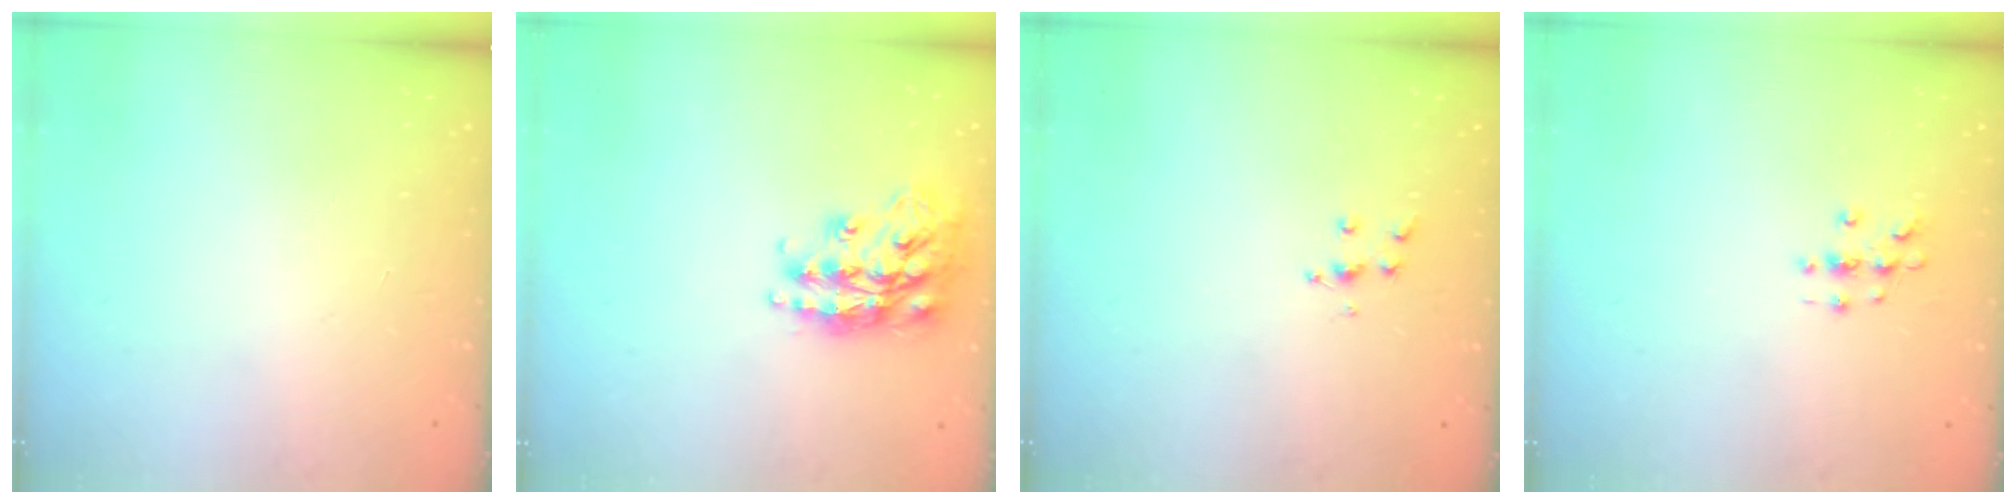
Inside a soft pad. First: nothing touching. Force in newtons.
{"total": 18.4, "press": 18.4, "slide": 1.2}
{"total": 6.1, "press": 6.1, "slide": 0.5}
{"total": 2.9, "press": 2.9, "slide": 0.3}